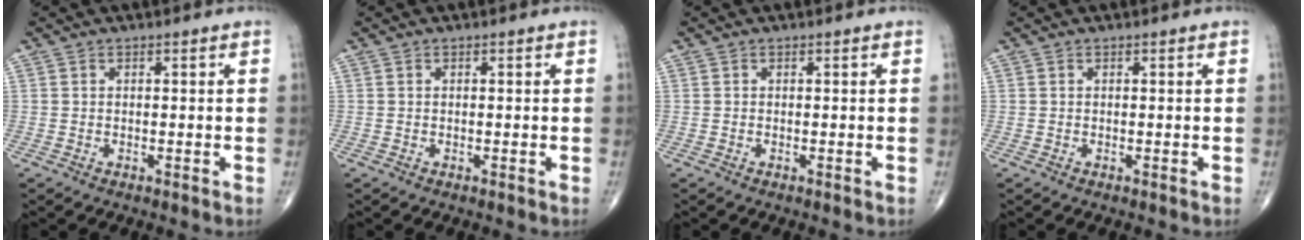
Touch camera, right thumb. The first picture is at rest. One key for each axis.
{"total": 0.0}
{"total": 0.0}
{"total": 0.0}